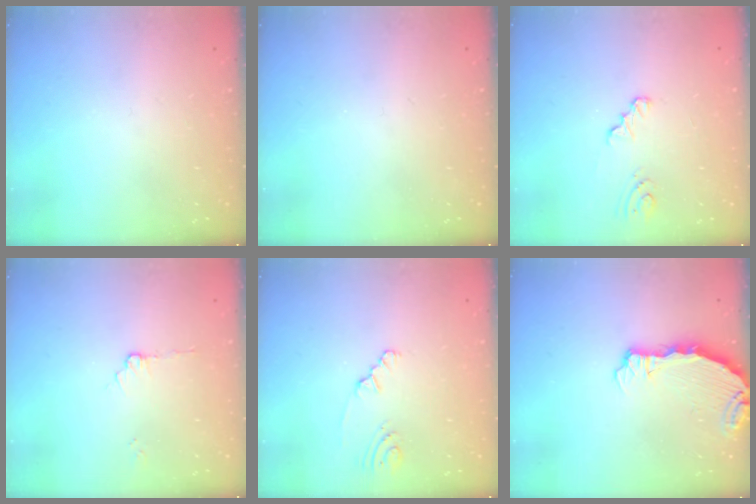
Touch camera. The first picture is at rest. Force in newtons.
{"total": 0.0}
{"total": 2.6, "press": 2.6, "slide": 0.3}
{"total": 3.6, "press": 3.5, "slide": 0.4}
{"total": 1.5, "press": 1.5, "slide": 0.2}
{"total": 5.2, "press": 4.9, "slide": 1.8}